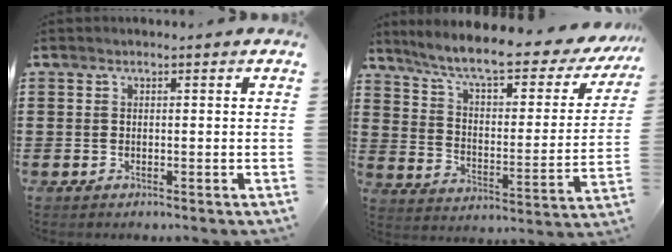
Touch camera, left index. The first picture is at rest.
{"total": 8.7, "force": [7.0, 0.9, 5.2], "torque": [-0.125, -0.040, 0.114]}